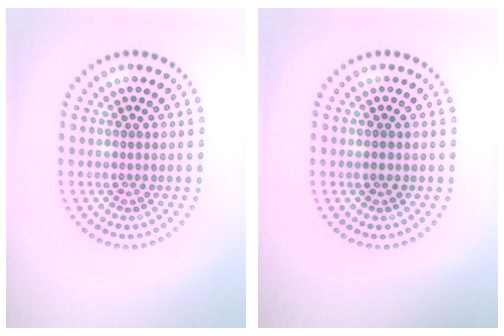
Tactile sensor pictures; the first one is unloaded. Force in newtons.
{"total": 0.9, "press": 0.9, "slide": 0.1}